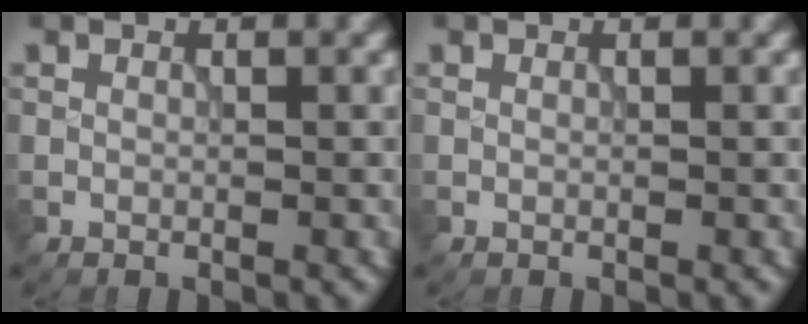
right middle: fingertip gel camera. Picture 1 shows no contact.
{"total": 0.0}